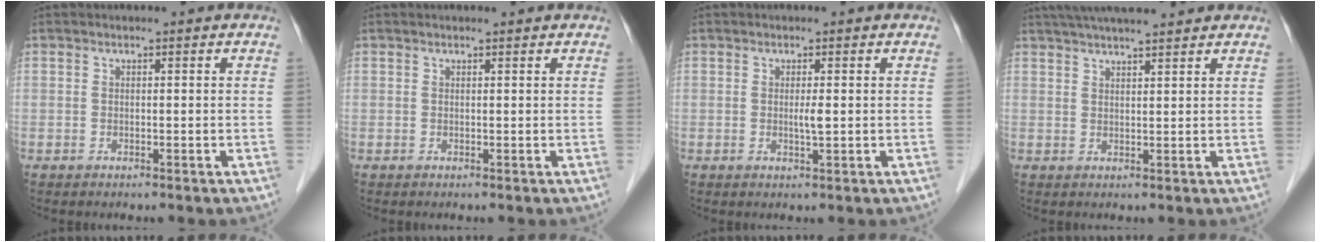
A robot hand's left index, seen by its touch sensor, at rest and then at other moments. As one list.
[{"total": 0.9, "force": [0.9, 0.0, 0.2], "torque": [-0.009, 0.007, 0.013]}, {"total": 1.5, "force": [0.1, 0.0, 1.5], "torque": [-0.030, -0.002, 0.002]}, {"total": 10.5, "force": [9.1, 1.1, 5.0], "torque": [-0.080, 0.034, 0.133]}]